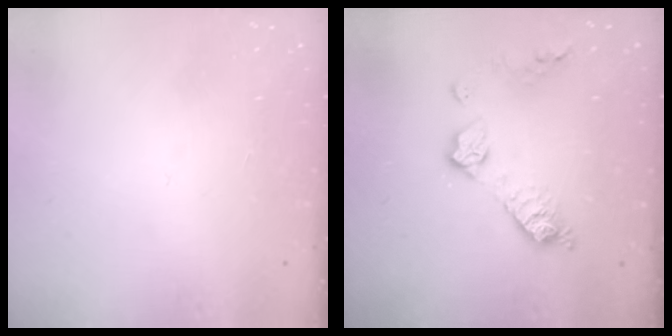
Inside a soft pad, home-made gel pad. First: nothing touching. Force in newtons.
{"total": 9.9, "press": 9.9, "slide": 0.4}